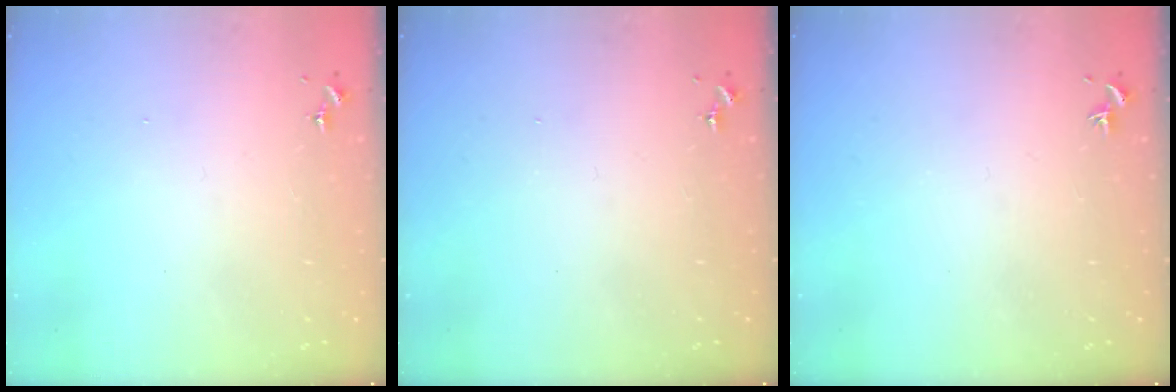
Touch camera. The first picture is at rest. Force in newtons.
{"total": 0.0}
{"total": 0.0}